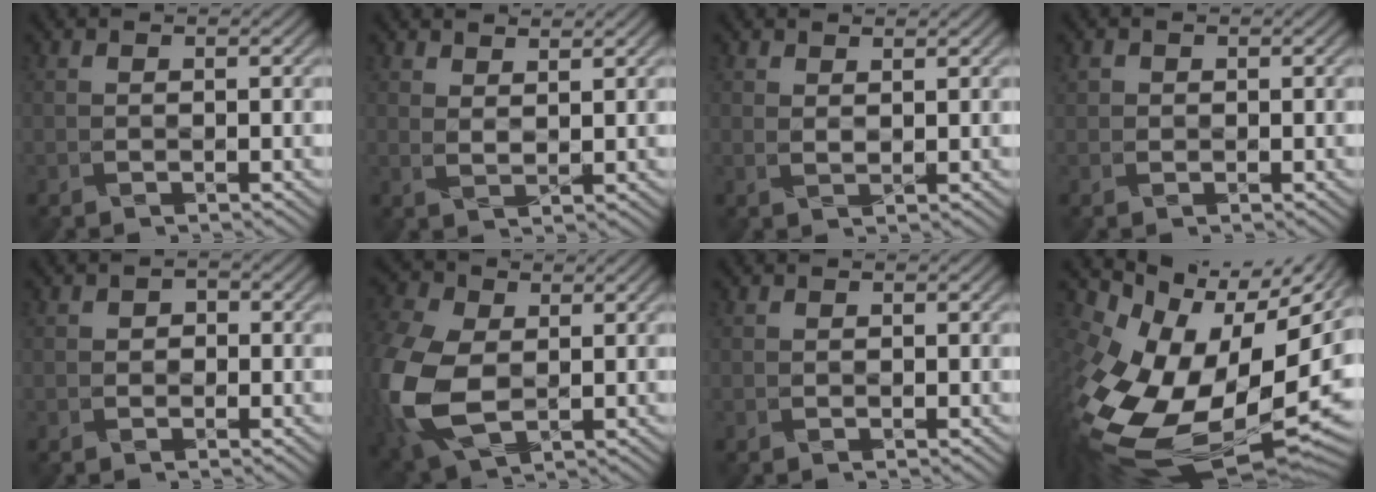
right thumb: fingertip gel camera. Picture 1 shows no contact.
{"total": 2.9, "force": [2.5, 0.6, 1.2], "torque": [-0.006, -0.009, 0.043]}
{"total": 1.5, "force": [1.4, 0.3, 0.6], "torque": [-0.005, -0.006, 0.024]}
{"total": 0.7, "force": [0.5, 0.4, -0.2], "torque": [0.004, 0.000, 0.012]}
{"total": 1.0, "force": [-0.3, 0.9, 0.3], "torque": [0.003, 0.001, -0.008]}
{"total": 13.1, "force": [-1.2, 9.1, 9.3], "torque": [-0.288, -0.029, -0.016]}
{"total": 0.0}
{"total": 18.7, "force": [-3.0, 12.8, 13.3], "torque": [-0.257, -0.052, -0.018]}